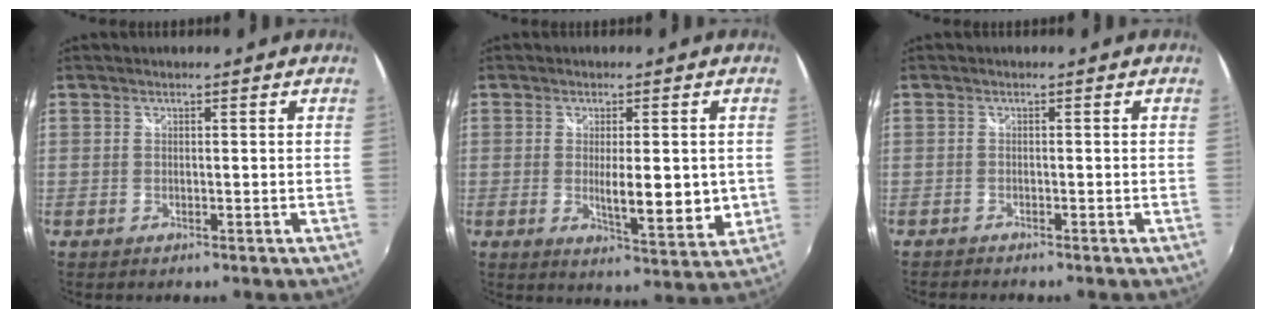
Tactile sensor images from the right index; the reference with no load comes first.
{"total": 9.1, "force": [-0.5, 2.6, 8.7], "torque": [-0.135, -0.021, 0.001]}
{"total": 1.5, "force": [-1.5, 0.2, 0.3], "torque": [-0.015, -0.008, -0.029]}